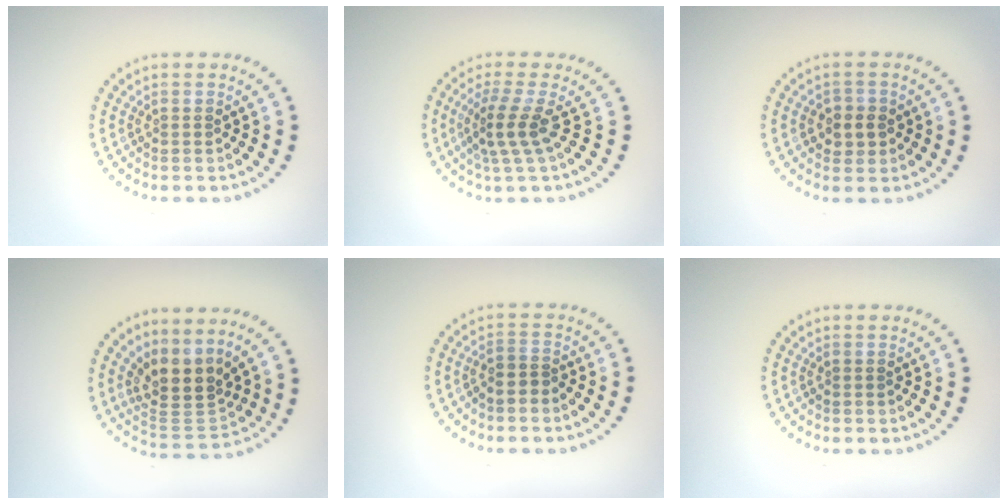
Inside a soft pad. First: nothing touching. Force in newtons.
{"total": 2.9, "press": 2.0, "slide": 2.1}
{"total": 2.1, "press": 2.0, "slide": 0.5}
{"total": 4.2, "press": 3.3, "slide": 2.5}
{"total": 1.2, "press": 0.9, "slide": 0.8}
{"total": 0.0}